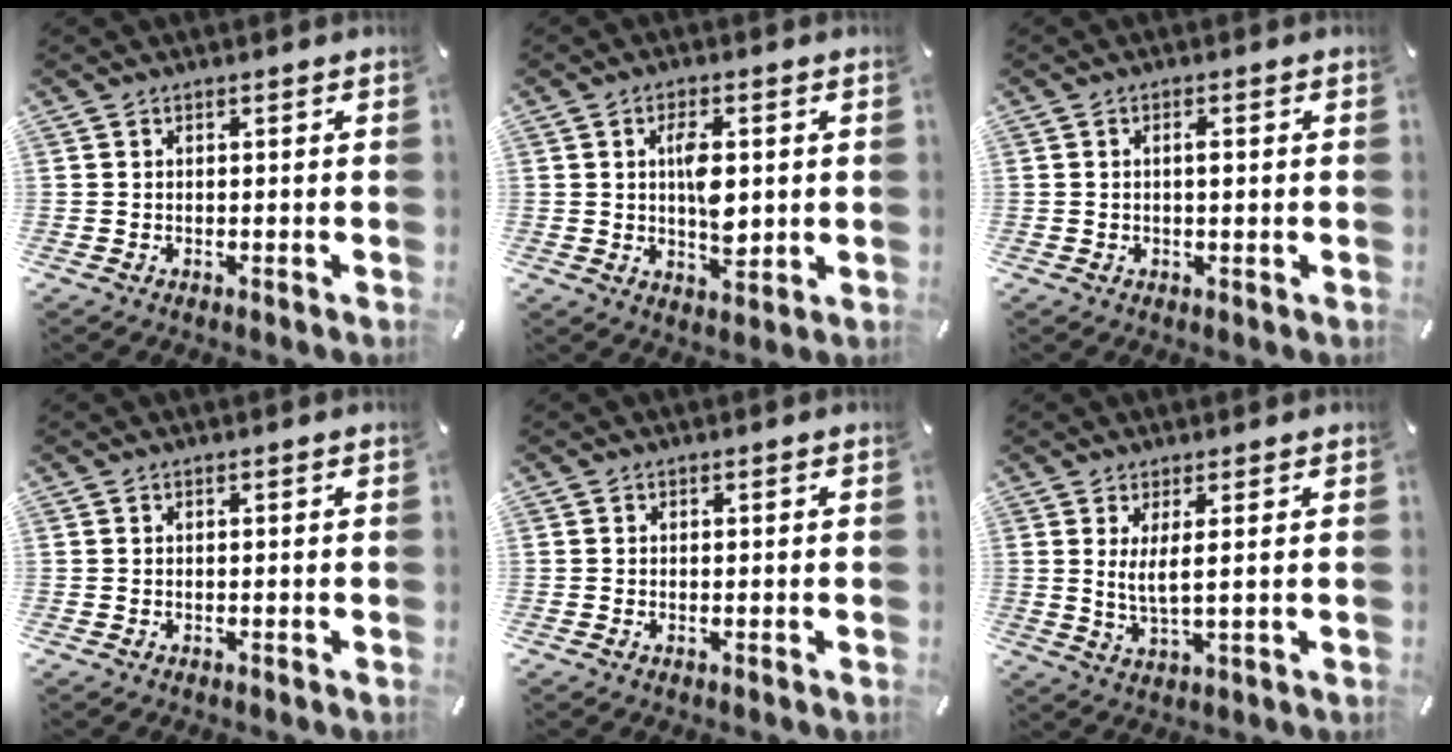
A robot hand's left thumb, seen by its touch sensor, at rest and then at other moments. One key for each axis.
{"total": 7.6, "fx": 1.0, "fy": 4.0, "fz": 6.4, "tx": -0.116, "ty": -0.004, "tz": 0.009}
{"total": 1.7, "fx": 0.3, "fy": 0.6, "fz": 1.6, "tx": -0.026, "ty": -0.003, "tz": 0.004}
{"total": 0.0}
{"total": 0.0}
{"total": 4.9, "fx": 1.8, "fy": 0.3, "fz": 4.5, "tx": -0.094, "ty": -0.009, "tz": 0.033}